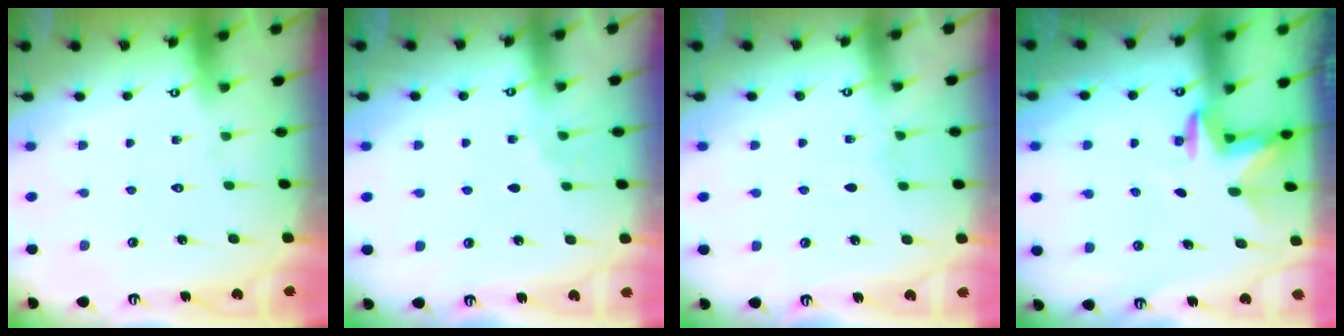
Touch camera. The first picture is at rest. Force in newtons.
{"total": 2.5, "press": 2.0, "slide": 1.6}
{"total": 2.0, "press": 2.0, "slide": 0.3}
{"total": 3.0, "press": 2.9, "slide": 0.7}